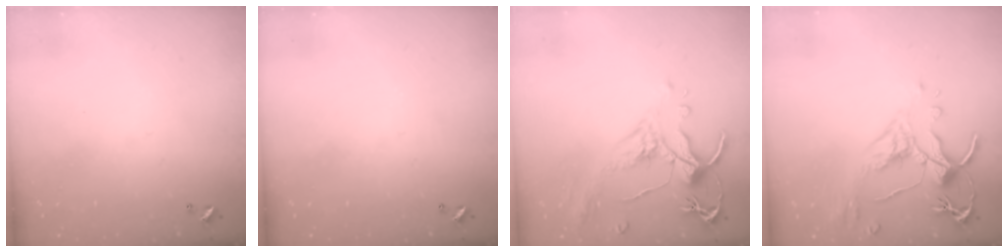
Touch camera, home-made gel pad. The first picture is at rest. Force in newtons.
{"total": 0.0}
{"total": 1.5, "press": 1.0, "slide": 1.1}
{"total": 2.5, "press": 2.1, "slide": 1.4}